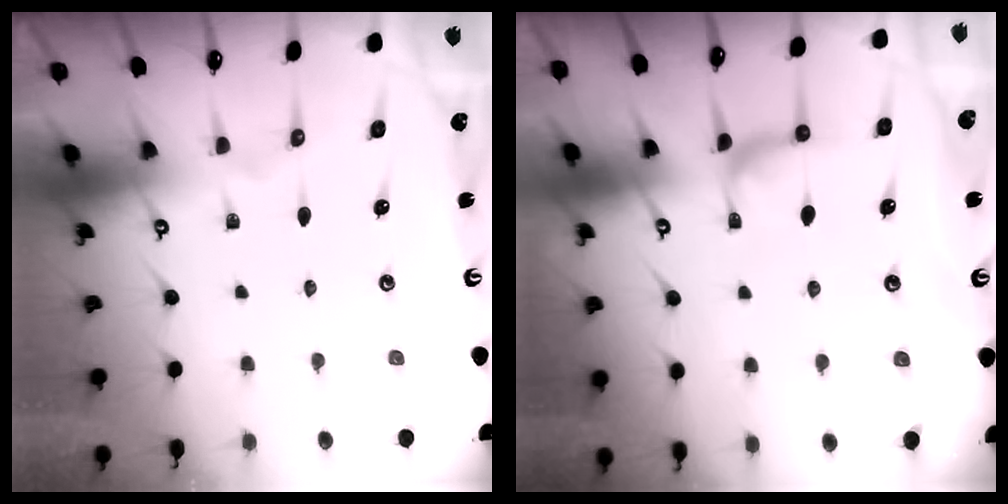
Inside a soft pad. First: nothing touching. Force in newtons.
{"total": 2.9, "press": 2.7, "slide": 0.9}